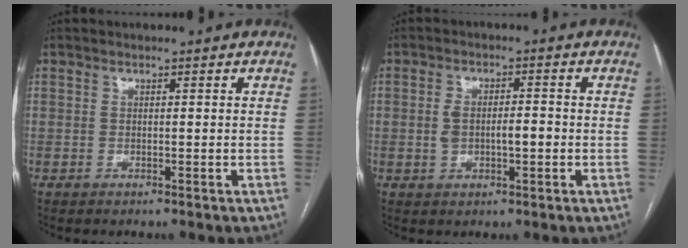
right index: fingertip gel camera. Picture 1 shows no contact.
{"total": 4.8, "force": [-0.6, 2.1, 4.3], "torque": [-0.084, 0.013, -0.005]}